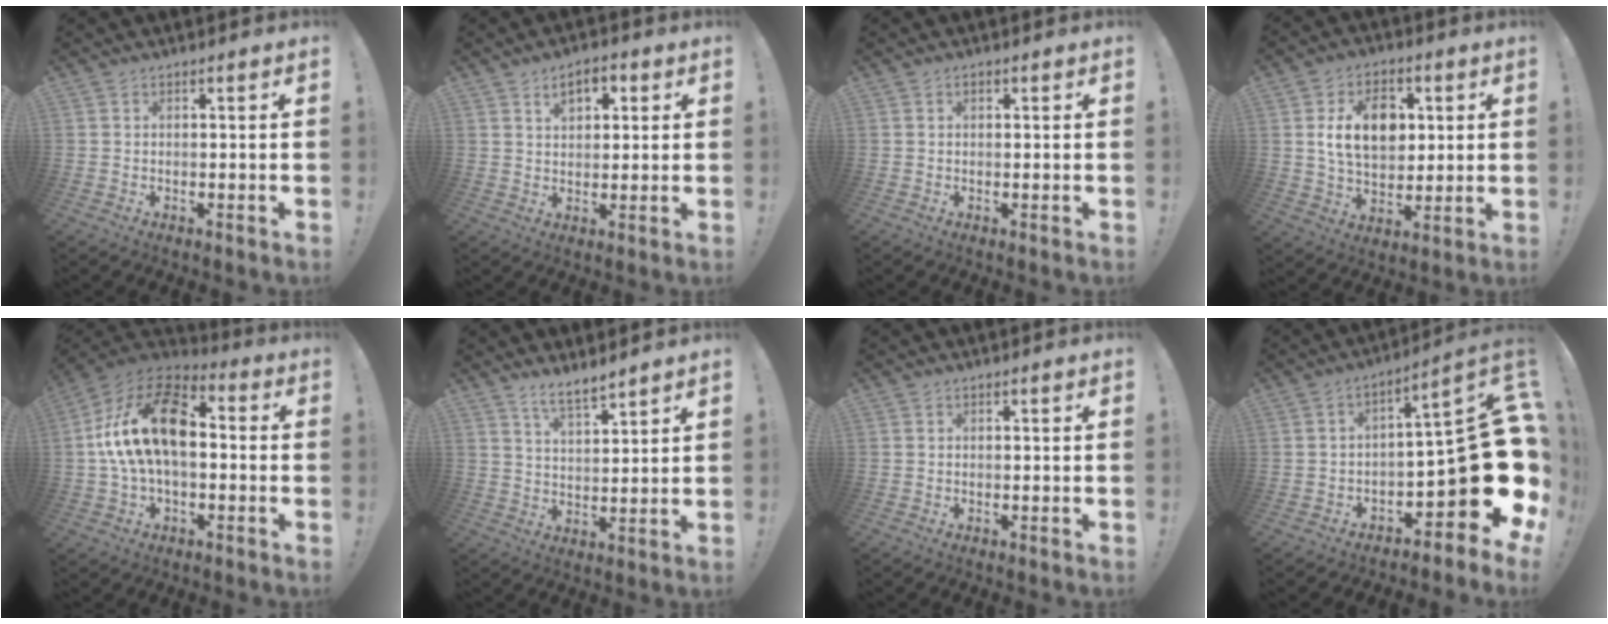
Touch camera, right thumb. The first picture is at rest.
{"total": 6.2, "force": [2.9, 3.9, 3.9], "torque": [-0.054, -0.002, 0.049]}
{"total": 0.6, "force": [0.3, 0.4, 0.4], "torque": [-0.016, 0.005, 0.007]}
{"total": 14.6, "force": [3.4, 10.5, 9.5], "torque": [-0.142, 0.000, 0.065]}
{"total": 20.1, "force": [2.6, 11.9, 16.0], "torque": [-0.277, 0.011, 0.047]}
{"total": 6.7, "force": [5.8, 1.3, 3.0], "torque": [-0.059, -0.035, 0.107]}
{"total": 0.0}
{"total": 21.7, "force": [-3.6, 8.1, 19.8], "torque": [-0.270, -0.003, -0.047]}